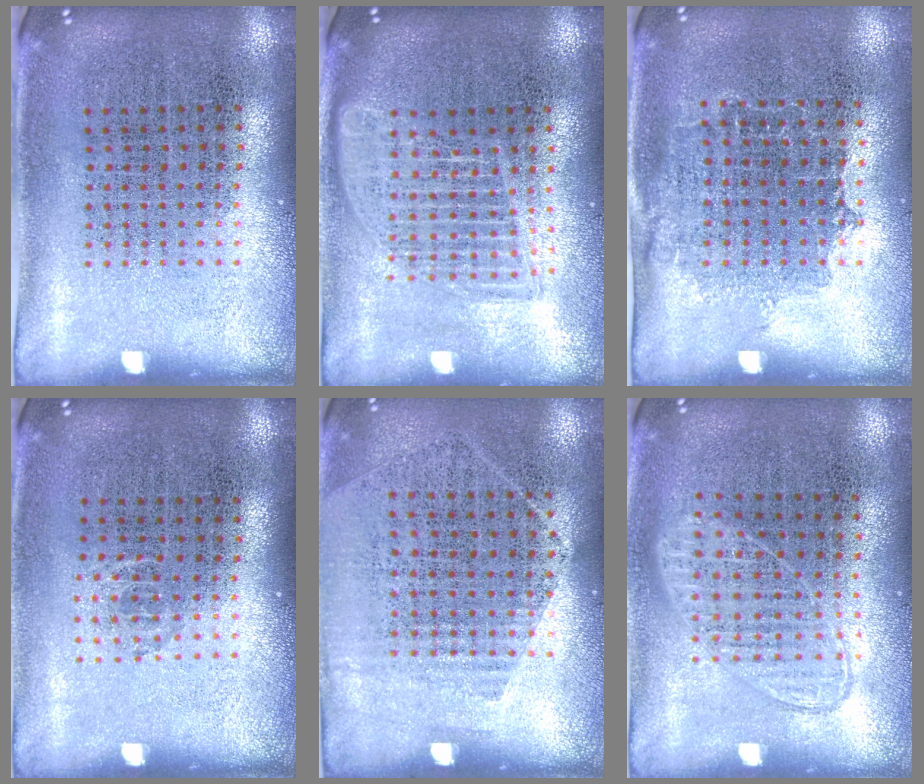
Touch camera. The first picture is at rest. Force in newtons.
{"total": 1.6, "press": 1.4, "slide": 0.7}
{"total": 0.9, "press": 0.7, "slide": 0.6}
{"total": 0.5, "press": 0.4, "slide": 0.4}
{"total": 1.2, "press": 1.0, "slide": 0.6}
{"total": 0.9, "press": 0.9, "slide": 0.3}